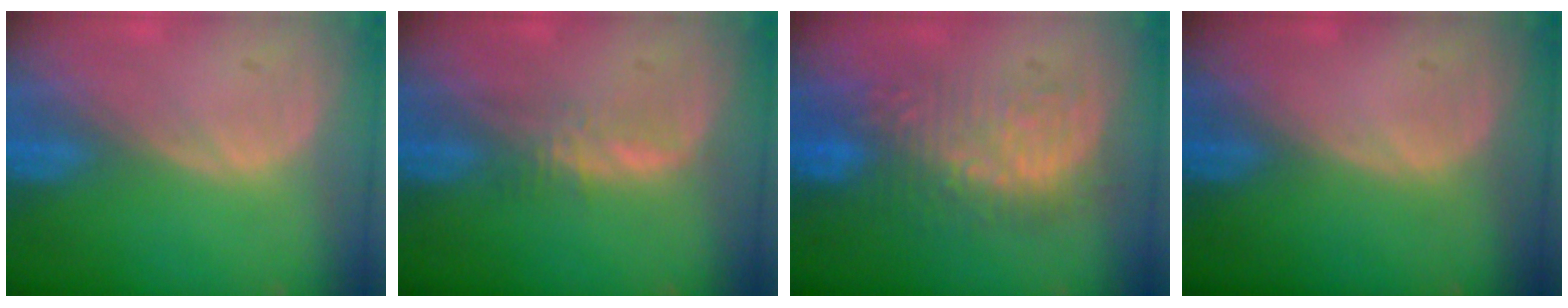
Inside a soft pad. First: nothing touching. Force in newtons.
{"total": 2.4, "press": 2.4, "slide": 0.2}
{"total": 8.8, "press": 8.7, "slide": 1.4}
{"total": 0.0}